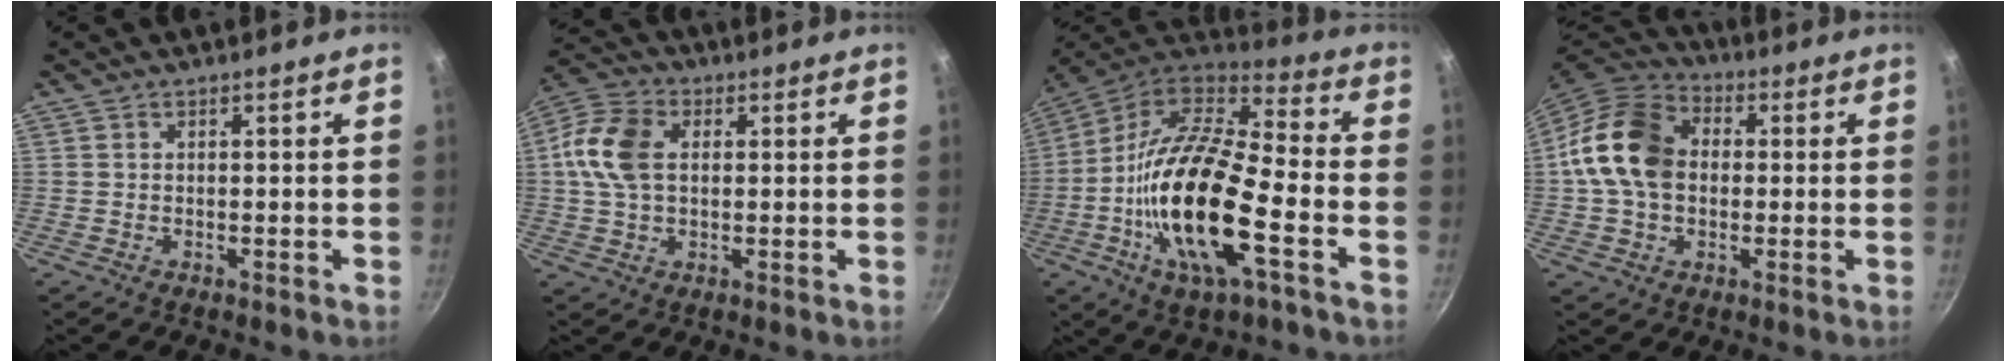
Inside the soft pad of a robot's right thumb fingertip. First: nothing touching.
{"total": 10.9, "force": [1.5, 7.3, 8.0], "torque": [-0.150, 0.016, 0.014]}
{"total": 23.6, "force": [-6.4, 8.3, 21.2], "torque": [-0.396, 0.027, -0.136]}
{"total": 15.3, "force": [0.8, 11.4, 10.2], "torque": [-0.165, 0.025, -0.003]}